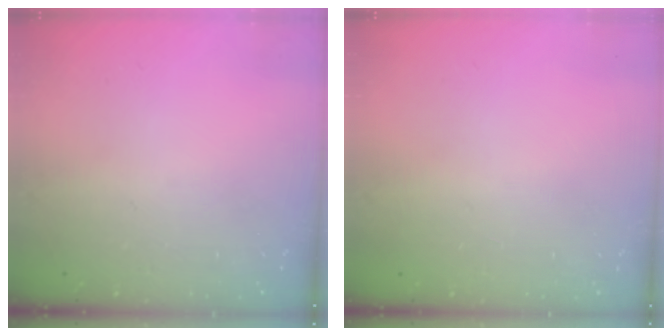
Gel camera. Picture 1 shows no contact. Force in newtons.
{"total": 1.1, "press": 0.8, "slide": 0.7}